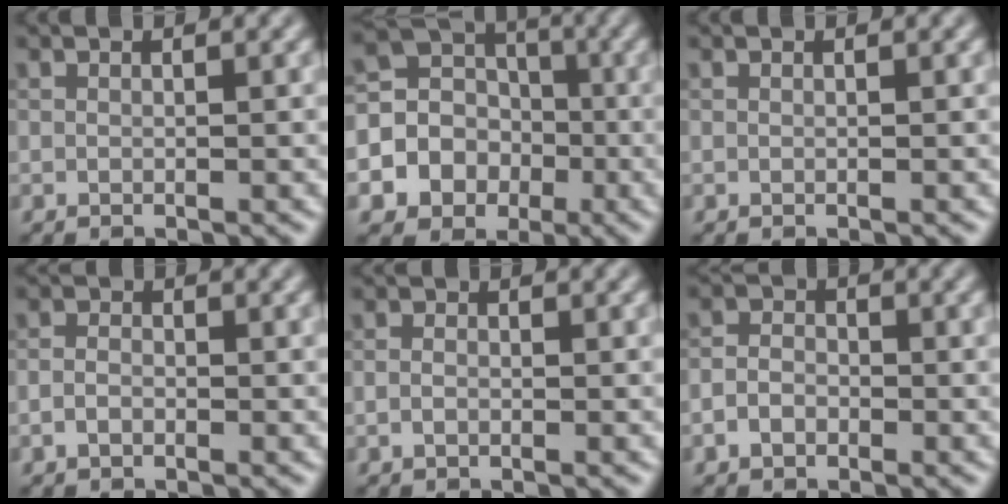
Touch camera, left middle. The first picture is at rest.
{"total": 8.2, "force": [-2.2, 7.4, 2.6], "torque": [-0.053, 0.003, -0.054]}
{"total": 0.0}
{"total": 1.2, "force": [-0.6, 0.8, 0.7], "torque": [-0.016, 0.001, -0.015]}
{"total": 0.9, "force": [-0.3, 0.6, 0.6], "torque": [-0.013, 0.000, -0.008]}
{"total": 2.0, "force": [-1.0, 1.5, 0.9], "torque": [-0.017, 0.002, -0.024]}